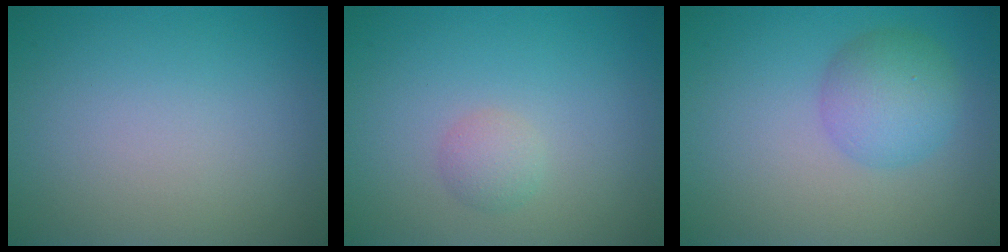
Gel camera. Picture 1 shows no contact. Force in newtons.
{"total": 1.4, "press": 1.4, "slide": 0.1}
{"total": 3.9, "press": 3.9, "slide": 0.1}